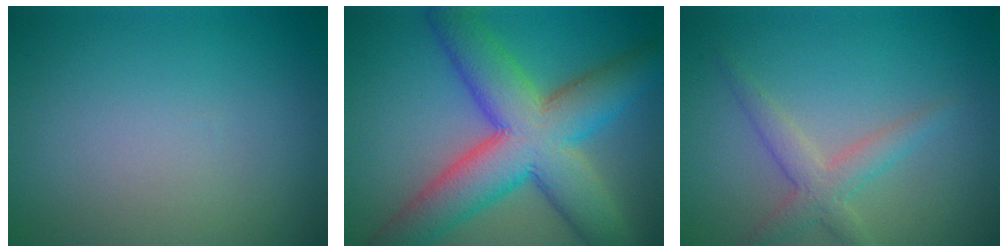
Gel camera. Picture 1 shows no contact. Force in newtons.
{"total": 11.2, "press": 11.2, "slide": 0.2}
{"total": 2.7, "press": 2.7, "slide": 0.1}